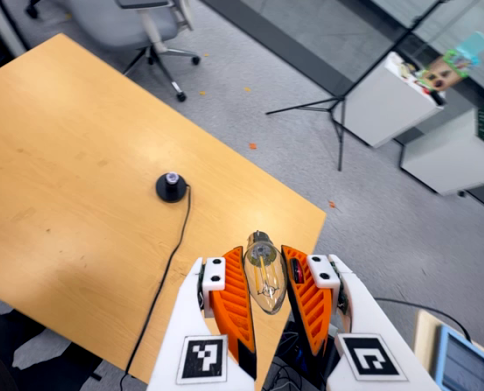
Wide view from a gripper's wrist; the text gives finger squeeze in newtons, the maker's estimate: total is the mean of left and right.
{"total": 13.9, "left": 14.8, "right": 13.1}